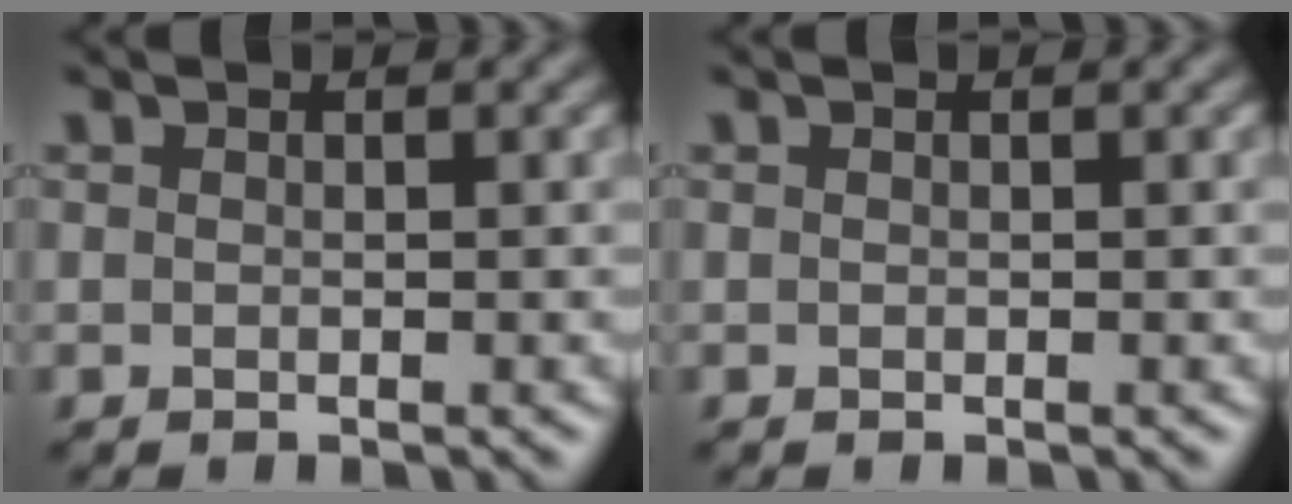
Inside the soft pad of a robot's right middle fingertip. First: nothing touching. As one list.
[{"total": 0.0}]